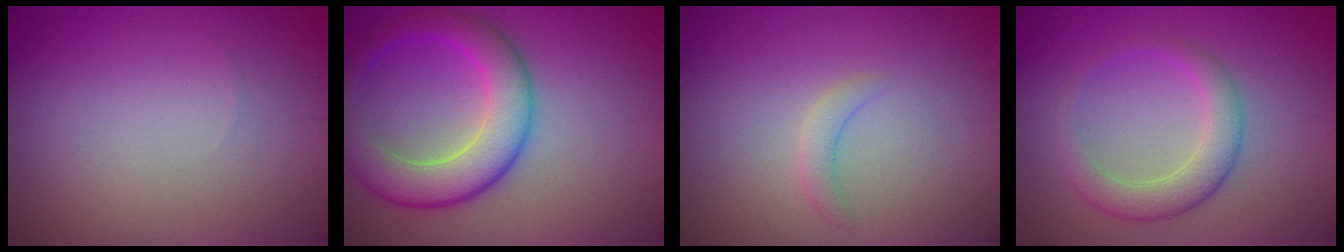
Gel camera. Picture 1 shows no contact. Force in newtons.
{"total": 7.0, "press": 7.0, "slide": 0.1}
{"total": 1.3, "press": 1.3, "slide": 0.2}
{"total": 3.7, "press": 3.7, "slide": 0.3}